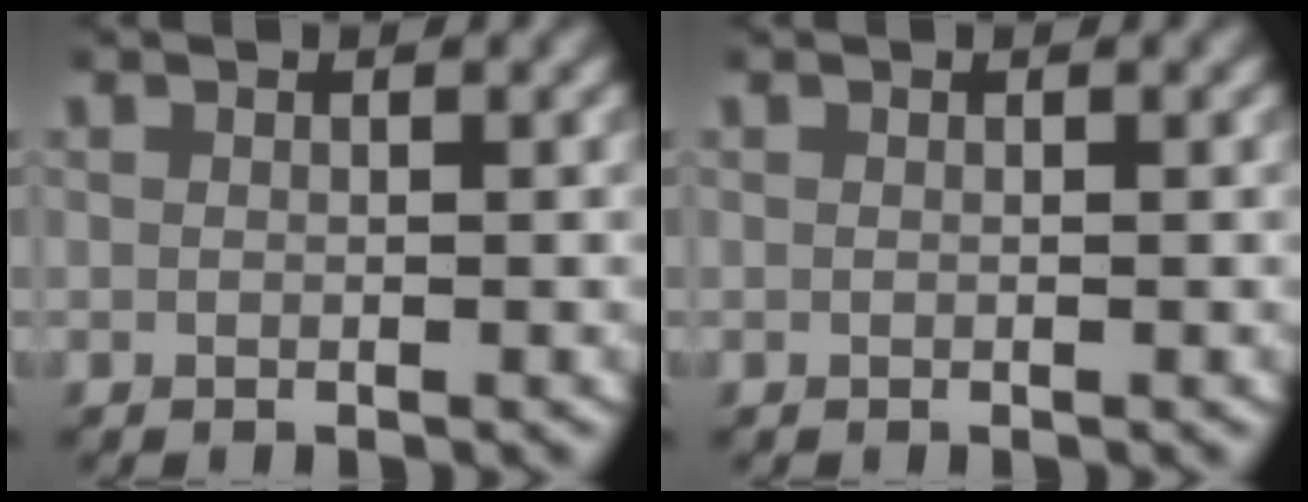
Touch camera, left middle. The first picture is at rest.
{"total": 0.0}